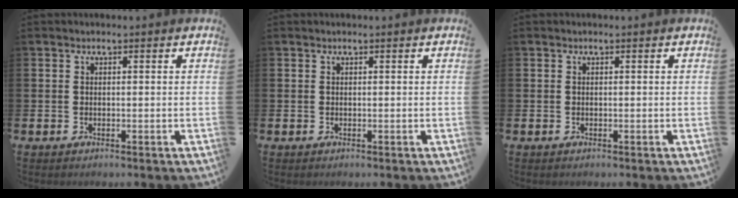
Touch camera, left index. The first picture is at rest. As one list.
[{"total": 0.0}, {"total": 0.0}]